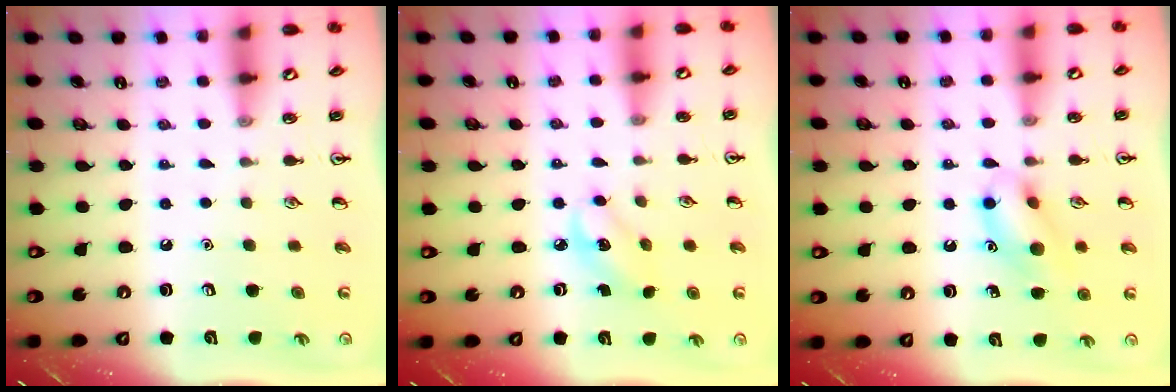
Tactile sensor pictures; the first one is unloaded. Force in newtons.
{"total": 3.0, "press": 2.9, "slide": 0.8}
{"total": 11.8, "press": 11.7, "slide": 0.8}